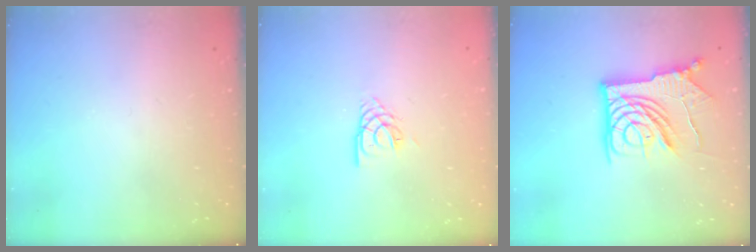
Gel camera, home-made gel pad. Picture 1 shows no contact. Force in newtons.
{"total": 3.7, "press": 3.7, "slide": 0.3}
{"total": 15.6, "press": 15.5, "slide": 1.5}